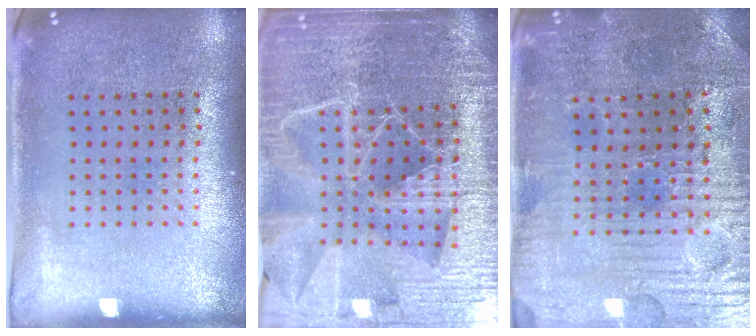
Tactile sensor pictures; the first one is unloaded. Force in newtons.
{"total": 6.3, "press": 5.5, "slide": 3.1}
{"total": 3.7, "press": 3.7, "slide": 0.6}